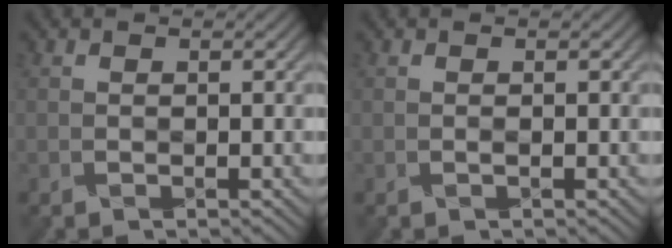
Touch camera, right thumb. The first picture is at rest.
{"total": 0.0}